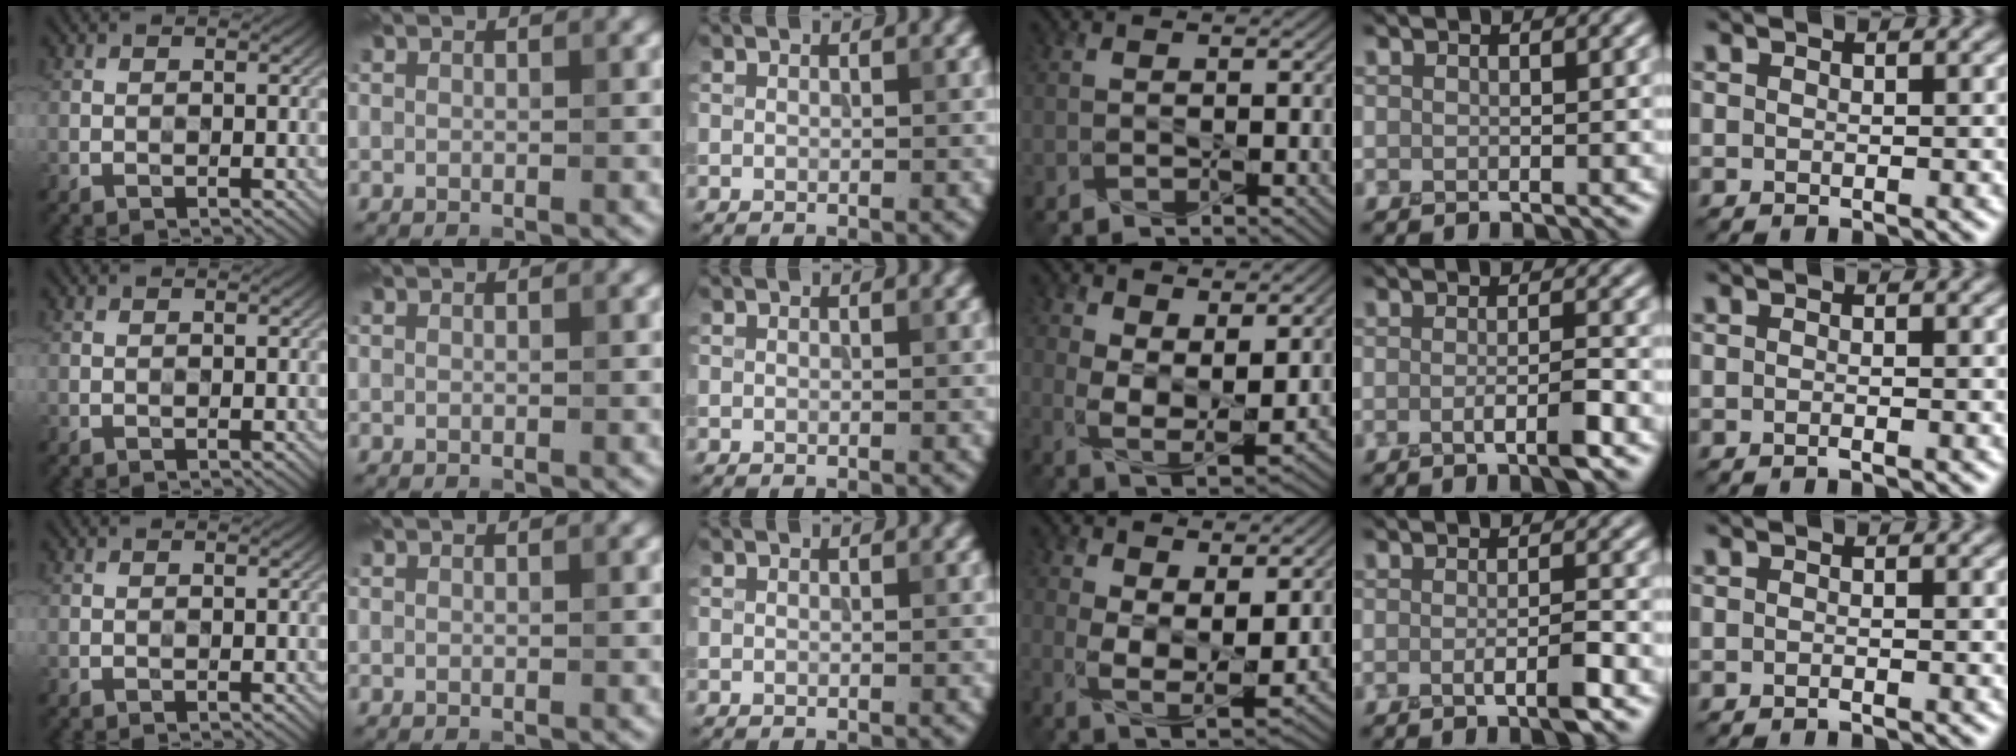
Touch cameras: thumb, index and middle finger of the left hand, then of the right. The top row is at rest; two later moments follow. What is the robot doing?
{"motion": "squeeze", "object": "air blower"}